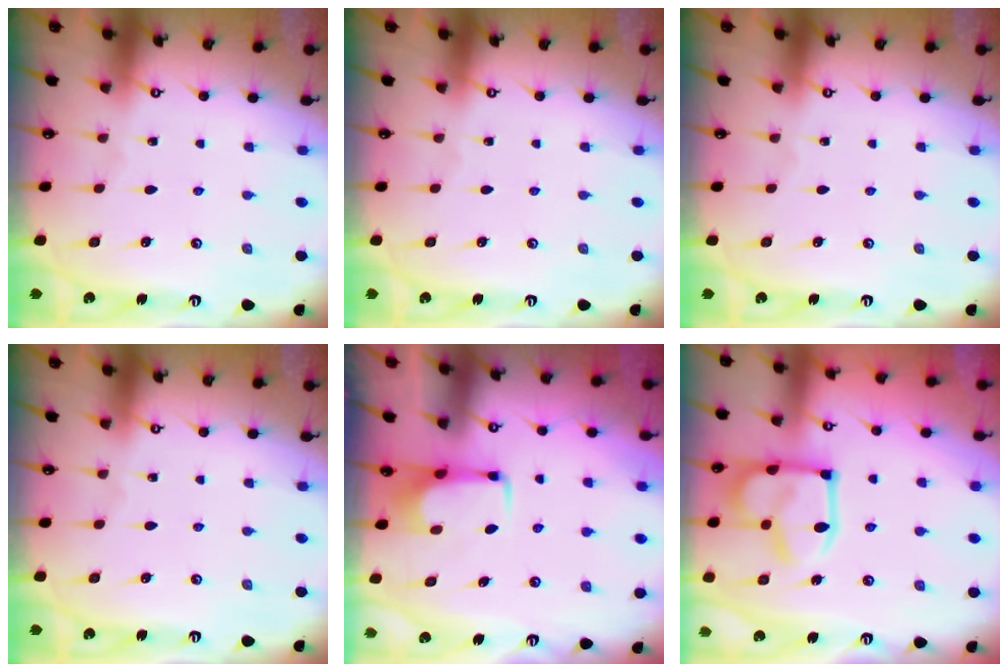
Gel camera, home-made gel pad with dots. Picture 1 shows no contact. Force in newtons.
{"total": 0.0}
{"total": 0.0}
{"total": 0.0}
{"total": 1.7, "press": 1.6, "slide": 0.5}
{"total": 16.4, "press": 16.3, "slide": 0.7}